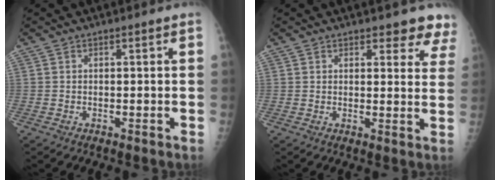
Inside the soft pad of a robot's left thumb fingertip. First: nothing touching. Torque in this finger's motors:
{"motor_torque": [0.14, -0.04, -0.40, -0.84, -0.13]}